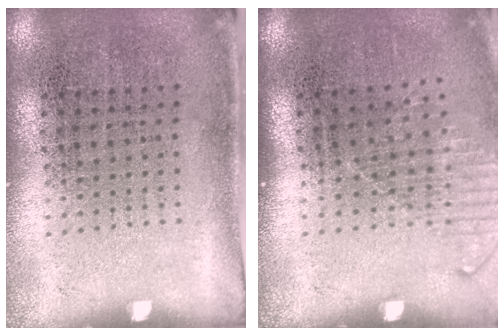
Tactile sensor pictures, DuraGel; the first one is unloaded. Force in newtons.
{"total": 1.3, "press": 1.1, "slide": 0.8}